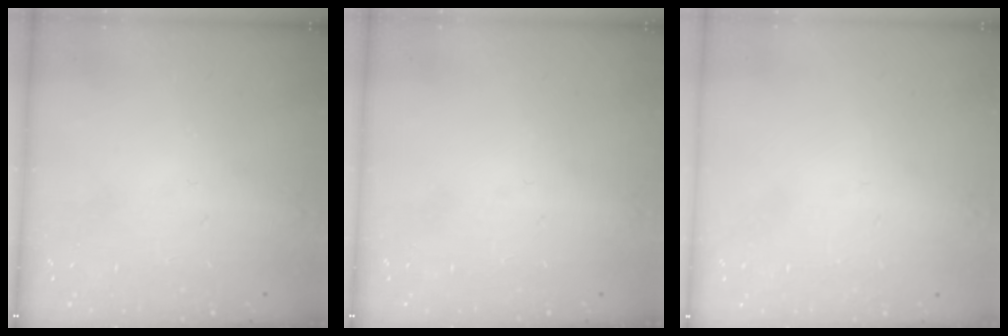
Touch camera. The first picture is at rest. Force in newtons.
{"total": 0.0}
{"total": 0.8, "press": 0.8, "slide": 0.1}